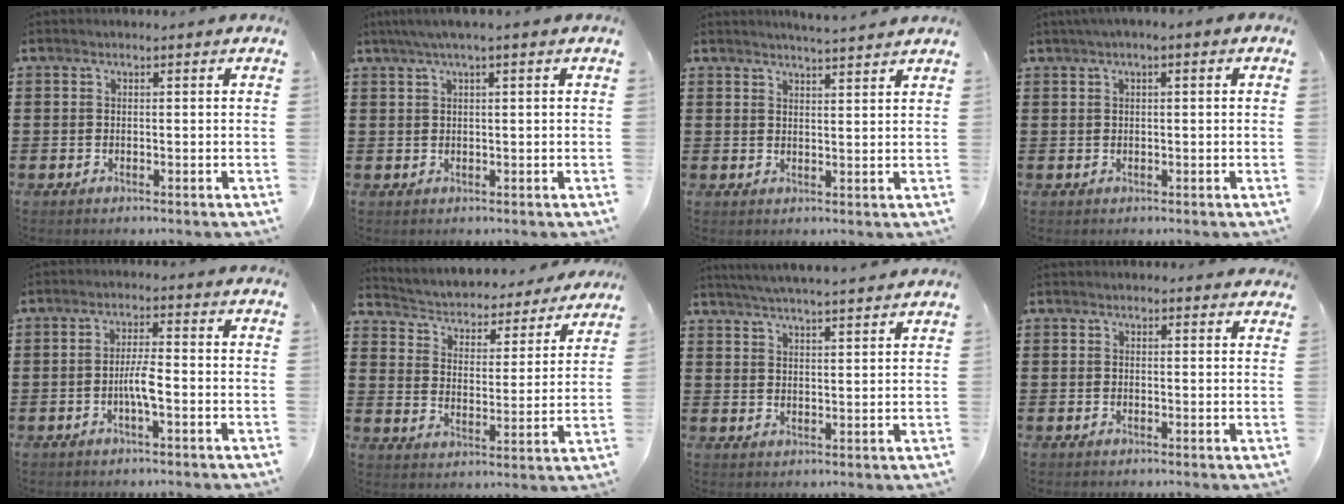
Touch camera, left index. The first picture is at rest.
{"total": 2.0, "force": [0.8, 0.0, 1.8], "torque": [-0.034, 0.001, 0.013]}
{"total": 2.9, "force": [2.8, -0.6, 0.4], "torque": [-0.016, -0.012, 0.051]}
{"total": 1.3, "force": [0.1, 0.1, 1.3], "torque": [-0.023, -0.001, 0.002]}
{"total": 3.8, "force": [-1.2, 0.6, 3.6], "torque": [-0.072, 0.001, -0.026]}
{"total": 2.6, "force": [2.5, 0.7, 0.1], "torque": [-0.023, -0.028, 0.032]}
{"total": 4.4, "force": [4.2, -0.6, 1.1], "torque": [-0.035, -0.021, 0.074]}
{"total": 1.1, "force": [1.0, 0.6, 0.0], "torque": [-0.004, 0.004, 0.019]}